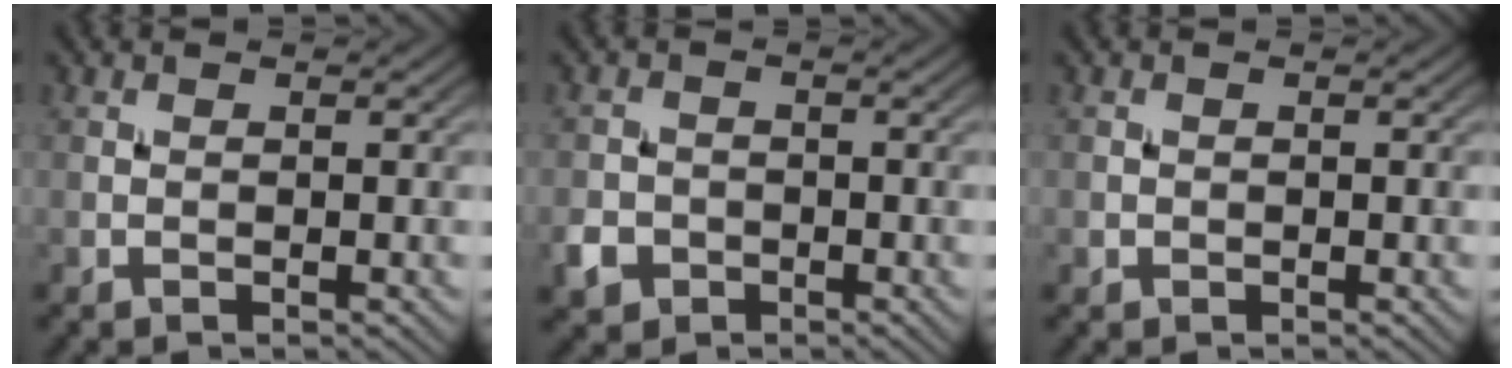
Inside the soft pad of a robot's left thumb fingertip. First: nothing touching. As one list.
[{"total": 2.9, "force": [-1.5, 2.3, 1.0], "torque": [-0.025, -0.006, -0.034]}, {"total": 0.8, "force": [-0.2, 0.7, 0.1], "torque": [0.001, -0.005, -0.006]}]